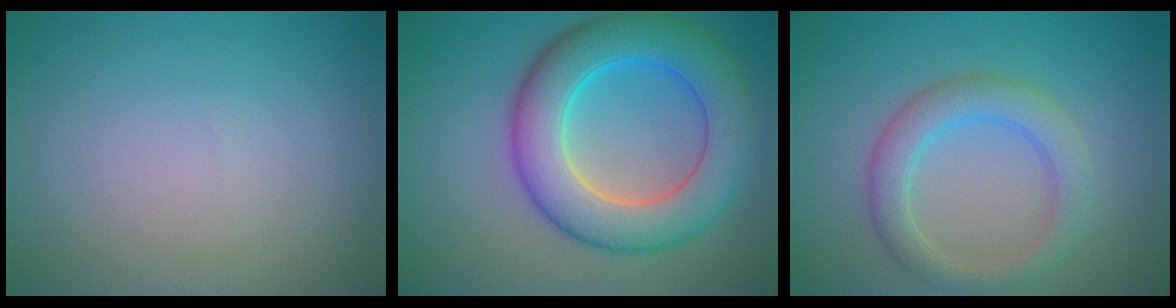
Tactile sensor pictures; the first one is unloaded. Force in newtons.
{"total": 8.8, "press": 8.8, "slide": 0.3}
{"total": 3.7, "press": 3.7, "slide": 0.3}